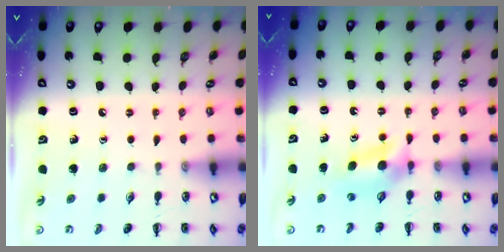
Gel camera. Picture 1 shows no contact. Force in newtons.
{"total": 4.4, "press": 4.2, "slide": 1.2}